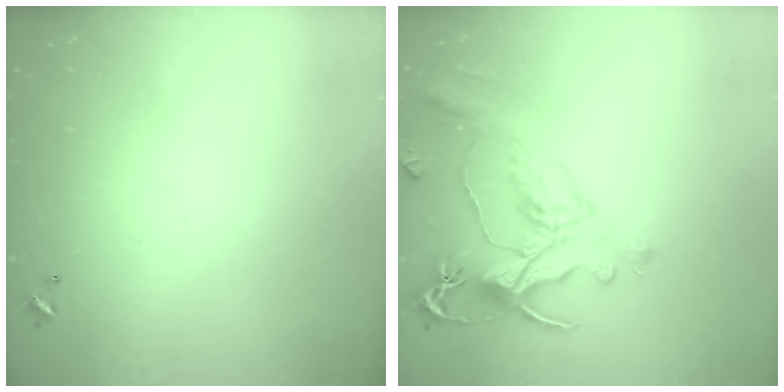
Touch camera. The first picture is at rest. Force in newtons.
{"total": 1.2, "press": 0.3, "slide": 1.2}